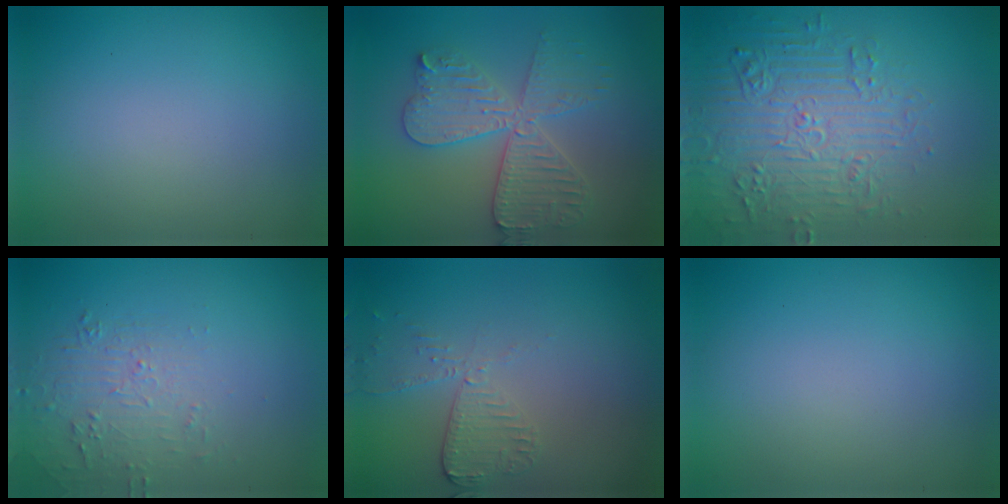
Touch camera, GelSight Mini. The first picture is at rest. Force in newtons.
{"total": 5.5, "press": 5.5, "slide": 0.8}
{"total": 5.5, "press": 5.3, "slide": 1.4}
{"total": 1.9, "press": 0.8, "slide": 1.7}
{"total": 2.6, "press": 2.3, "slide": 1.2}
{"total": 0.0}